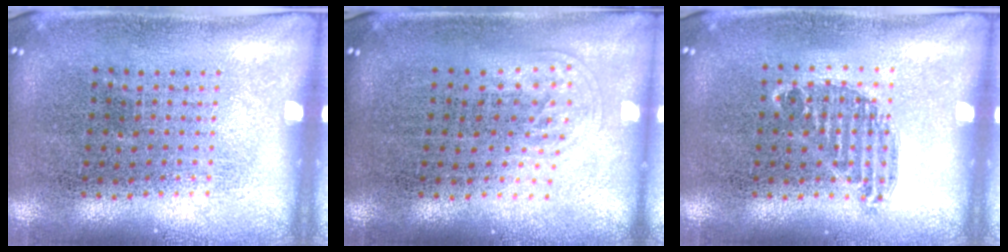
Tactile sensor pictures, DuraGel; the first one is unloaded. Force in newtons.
{"total": 1.0, "press": 0.6, "slide": 0.8}
{"total": 0.8, "press": 0.7, "slide": 0.4}